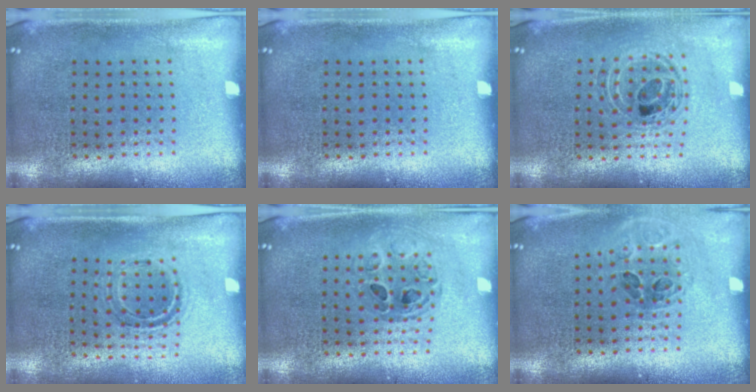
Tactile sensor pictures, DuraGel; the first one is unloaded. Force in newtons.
{"total": 0.0}
{"total": 0.5, "press": 0.5, "slide": 0.2}
{"total": 1.0, "press": 0.9, "slide": 0.3}
{"total": 0.8, "press": 0.8, "slide": 0.1}
{"total": 0.9, "press": 0.9, "slide": 0.1}